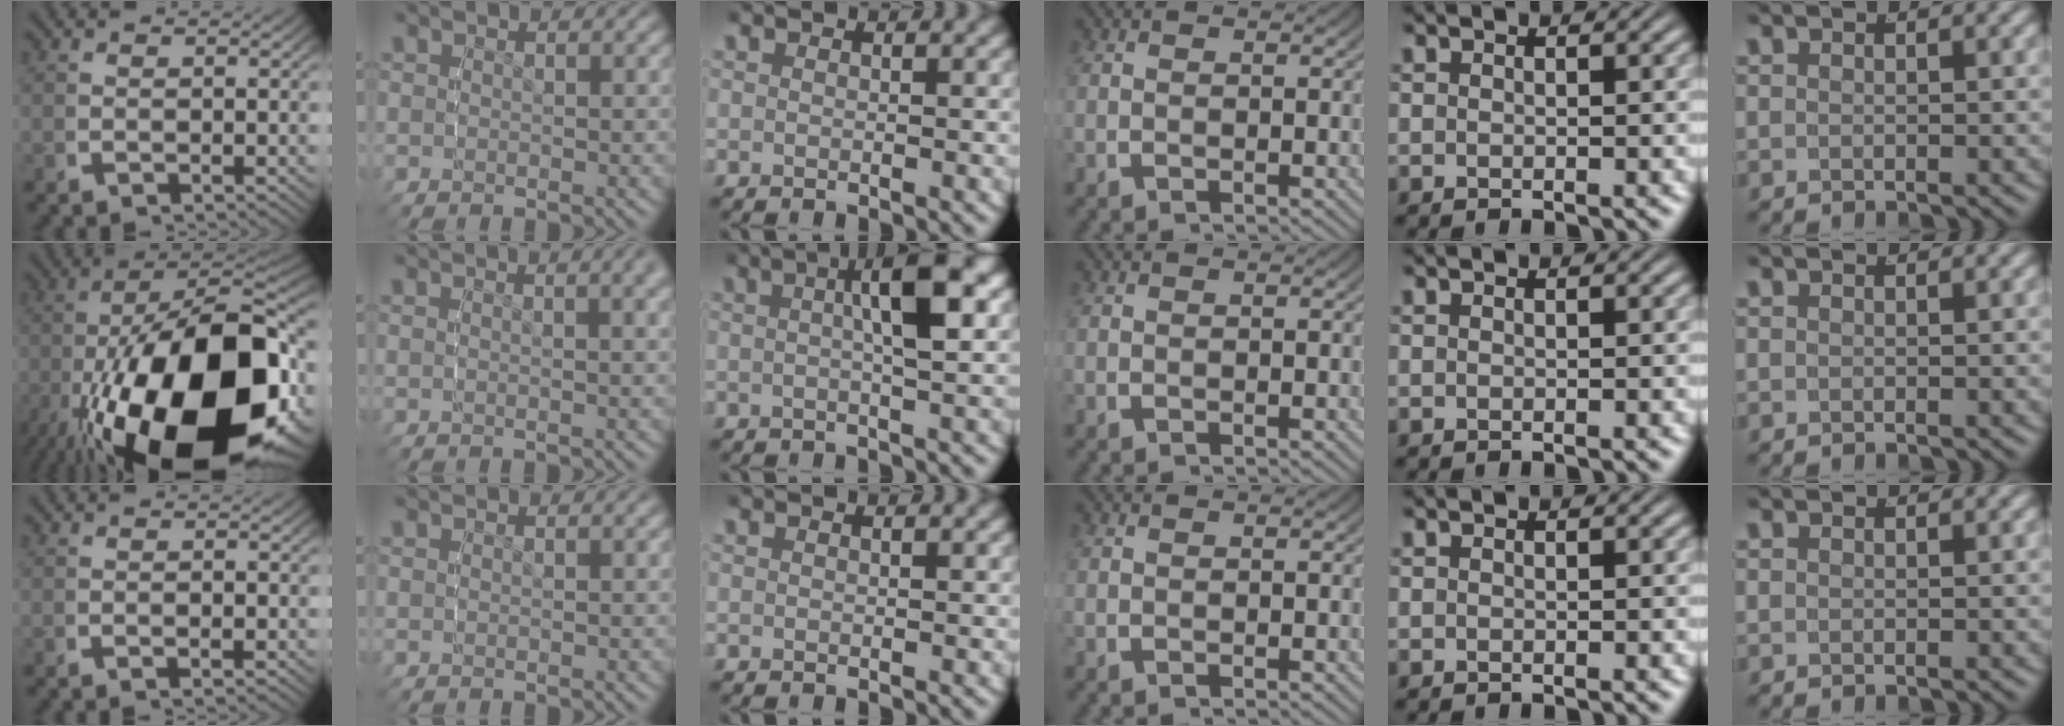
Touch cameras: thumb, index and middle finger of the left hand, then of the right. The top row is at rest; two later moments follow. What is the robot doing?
{"motion": "lift_and_place", "object": "screwdriver"}